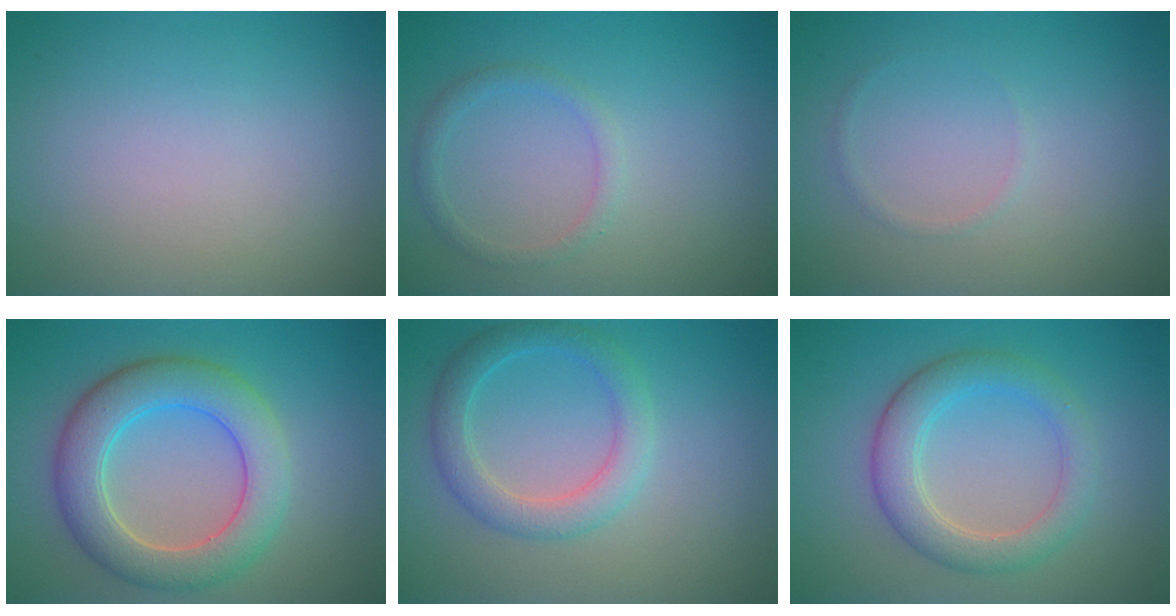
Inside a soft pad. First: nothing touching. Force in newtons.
{"total": 1.4, "press": 1.4, "slide": 0.2}
{"total": 0.7, "press": 0.7, "slide": 0.0}
{"total": 6.6, "press": 6.6, "slide": 0.5}
{"total": 3.4, "press": 3.4, "slide": 0.2}
{"total": 4.4, "press": 4.4, "slide": 0.1}